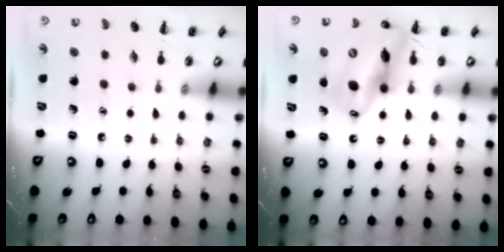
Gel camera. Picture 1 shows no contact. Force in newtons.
{"total": 17.6, "press": 17.0, "slide": 4.3}